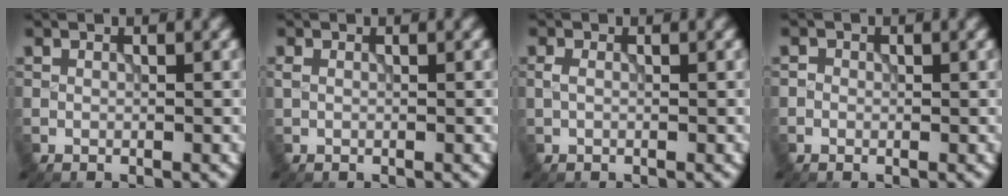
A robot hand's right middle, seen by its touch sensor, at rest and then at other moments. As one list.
[{"total": 0.7, "force": [0.1, 0.5, 0.5], "torque": [-0.013, 0.000, 0.004]}, {"total": 1.0, "force": [-0.1, 0.6, 0.8], "torque": [-0.016, 0.002, -0.001]}, {"total": 0.6, "force": [-0.1, 0.6, 0.1], "torque": [0.001, -0.002, -0.002]}]